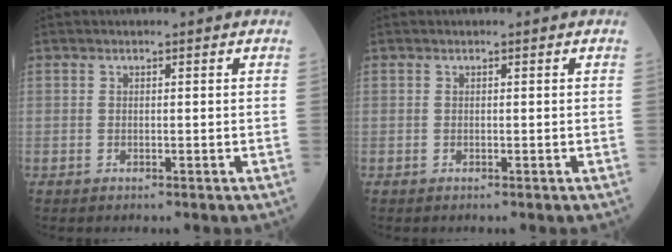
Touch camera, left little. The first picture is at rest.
{"total": 0.0}